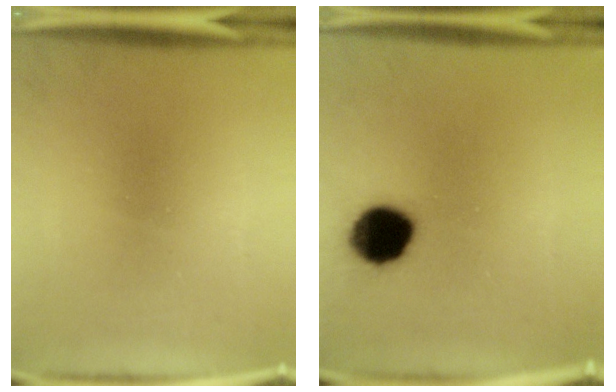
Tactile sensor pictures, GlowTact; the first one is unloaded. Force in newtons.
{"total": 12.1}